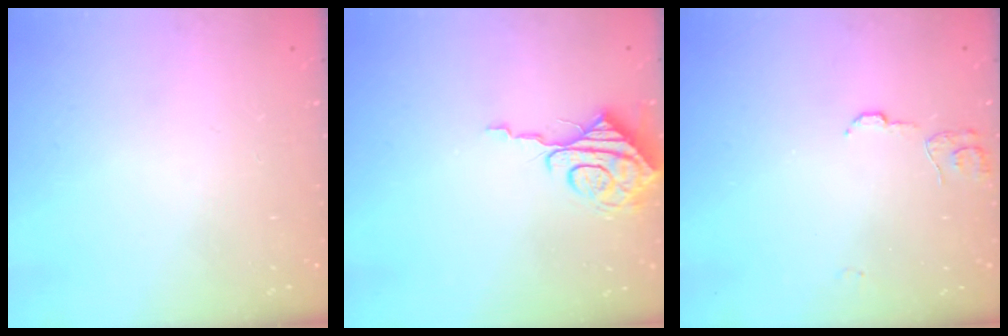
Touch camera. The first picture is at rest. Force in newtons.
{"total": 11.6, "press": 11.5, "slide": 1.1}
{"total": 6.8, "press": 6.8, "slide": 0.5}